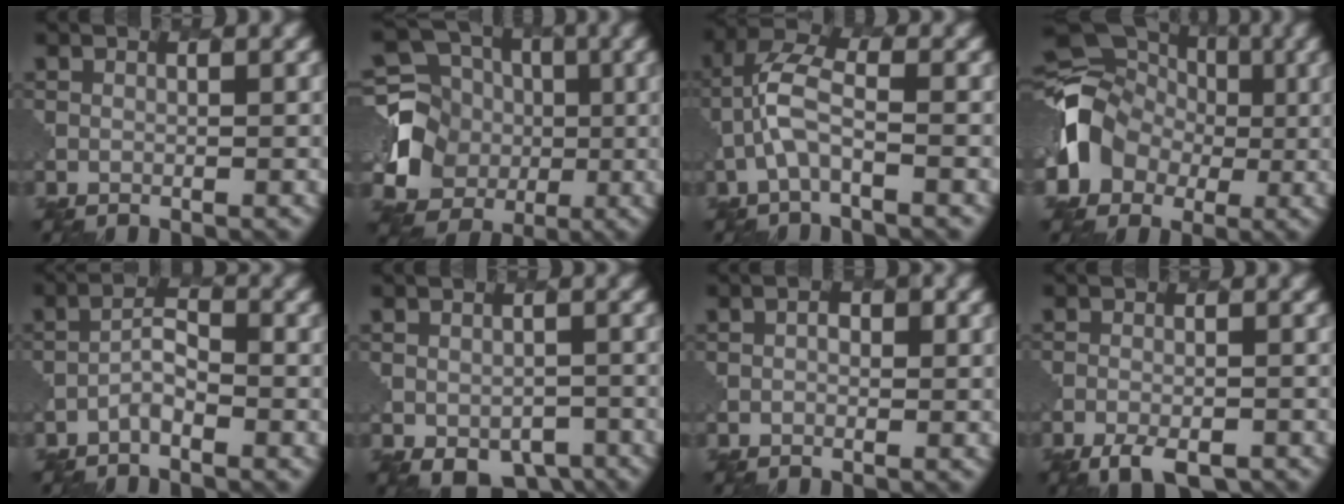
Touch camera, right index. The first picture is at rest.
{"total": 7.9, "force": [-0.4, 7.2, 3.2], "torque": [-0.071, -0.012, -0.013]}
{"total": 3.5, "force": [-1.2, 1.2, 3.0], "torque": [-0.071, 0.011, -0.031]}
{"total": 9.6, "force": [-1.1, 8.6, 4.2], "torque": [-0.066, -0.003, -0.050]}
{"total": 1.5, "force": [-1.2, 0.4, 0.9], "torque": [-0.020, 0.006, -0.026]}
{"total": 4.8, "force": [-2.5, 2.9, 2.8], "torque": [-0.033, -0.024, -0.022]}
{"total": 1.1, "force": [0.2, 0.9, 0.7], "torque": [0.000, 0.000, 0.004]}
{"total": 3.7, "force": [-2.7, 1.4, 2.1], "torque": [-0.039, -0.011, -0.043]}